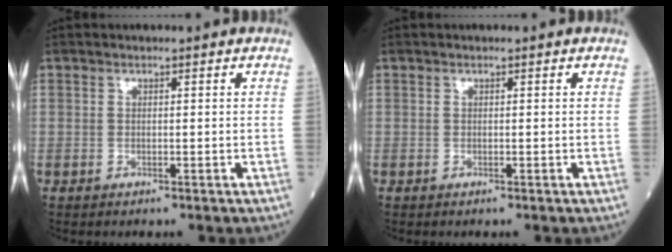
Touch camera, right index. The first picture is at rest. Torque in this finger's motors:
{"motor_torque": [0.00, 0.00, 0.00, 0.01]}